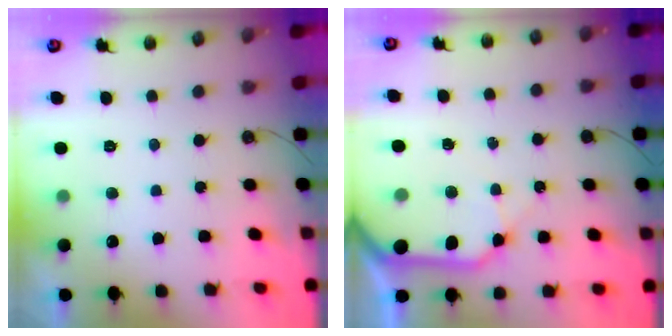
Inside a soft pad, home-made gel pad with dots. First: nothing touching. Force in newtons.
{"total": 13.0, "press": 12.8, "slide": 1.8}